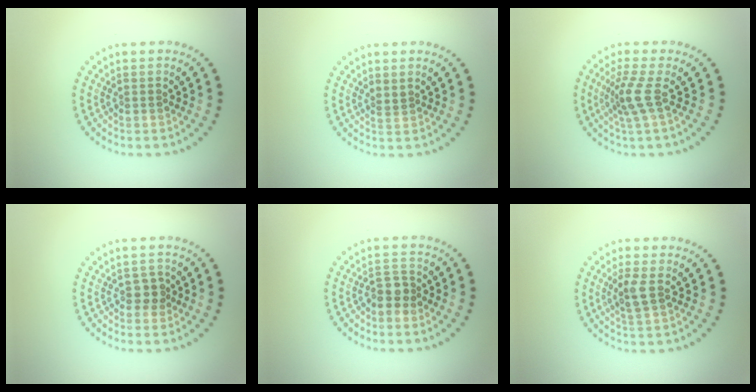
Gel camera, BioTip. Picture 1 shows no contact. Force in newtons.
{"total": 0.6, "press": 0.3, "slide": 0.5}
{"total": 2.8, "press": 1.9, "slide": 2.0}
{"total": 1.3, "press": 1.3, "slide": 0.3}
{"total": 1.9, "press": 1.8, "slide": 0.7}
{"total": 2.4, "press": 2.2, "slide": 0.8}